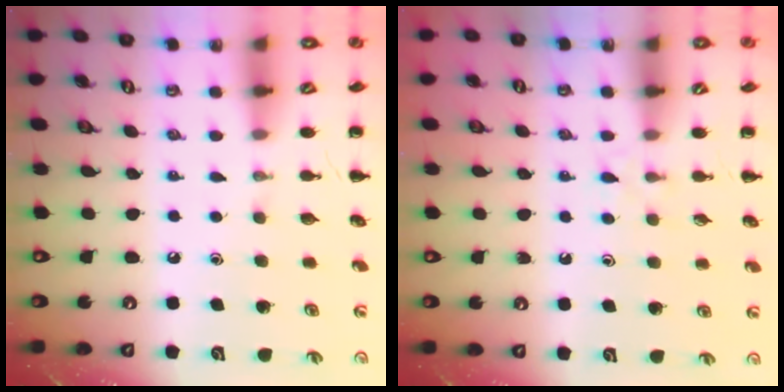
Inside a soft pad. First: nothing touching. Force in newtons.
{"total": 3.6, "press": 3.4, "slide": 1.3}